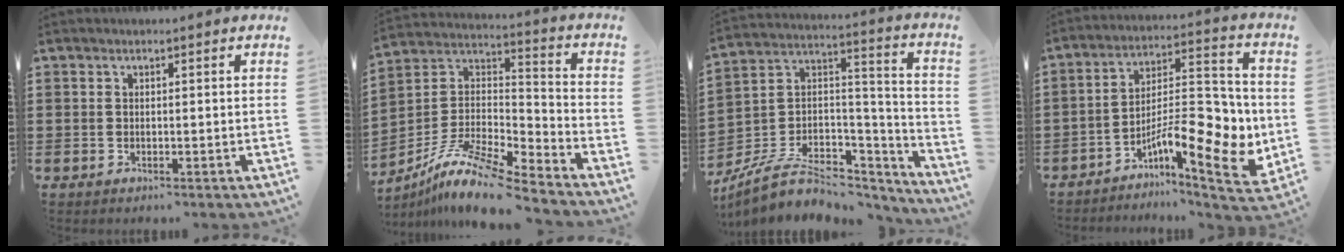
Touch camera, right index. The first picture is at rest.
{"total": 11.6, "force": [-9.3, 1.6, 6.7], "torque": [-0.140, 0.011, -0.186]}
{"total": 8.6, "force": [-4.8, 5.4, 4.6], "torque": [-0.101, 0.008, -0.087]}
{"total": 13.0, "force": [-4.2, 4.8, 11.3], "torque": [-0.165, -0.016, -0.076]}